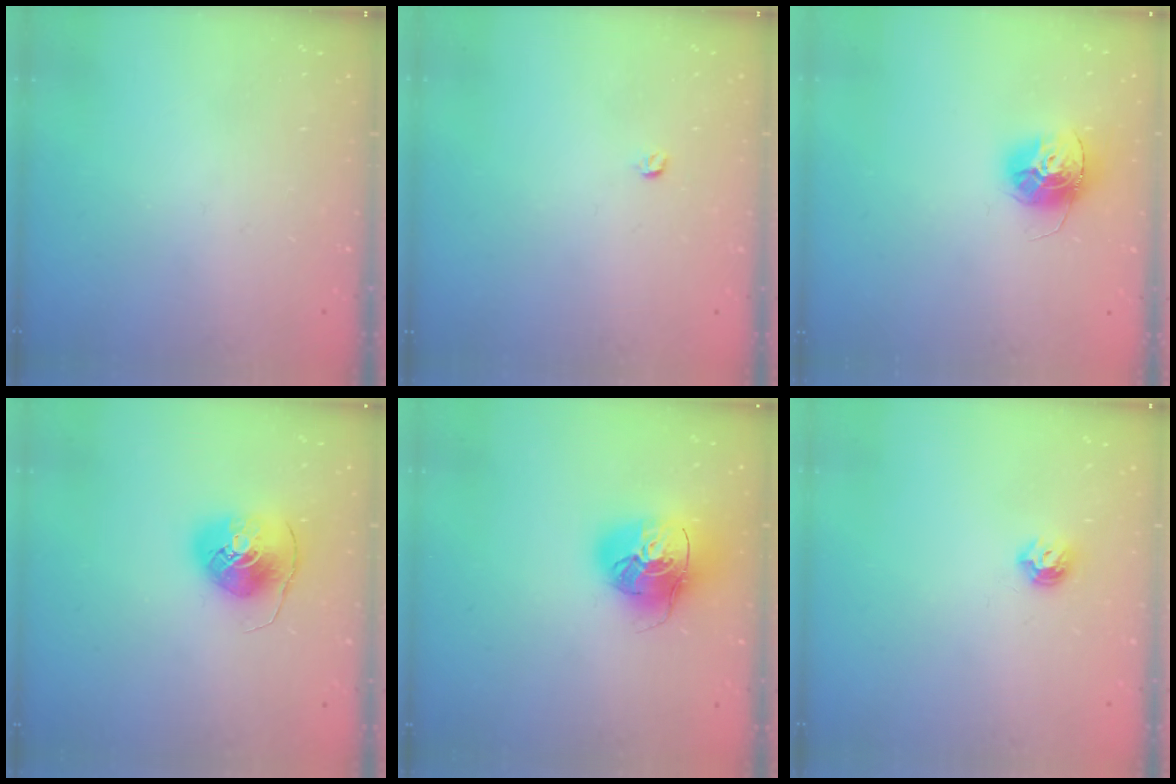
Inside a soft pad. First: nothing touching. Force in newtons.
{"total": 3.0, "press": 2.9, "slide": 0.4}
{"total": 13.0, "press": 12.9, "slide": 1.2}
{"total": 8.1, "press": 8.0, "slide": 1.2}
{"total": 16.2, "press": 16.1, "slide": 2.0}
{"total": 6.6, "press": 6.6, "slide": 1.0}